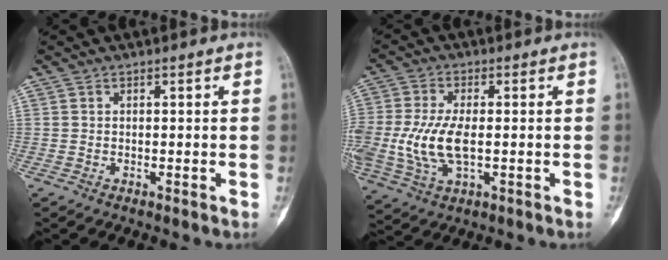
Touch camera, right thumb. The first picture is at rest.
{"total": 11.1, "force": [-0.9, 5.5, 9.6], "torque": [-0.217, -0.003, -0.013]}